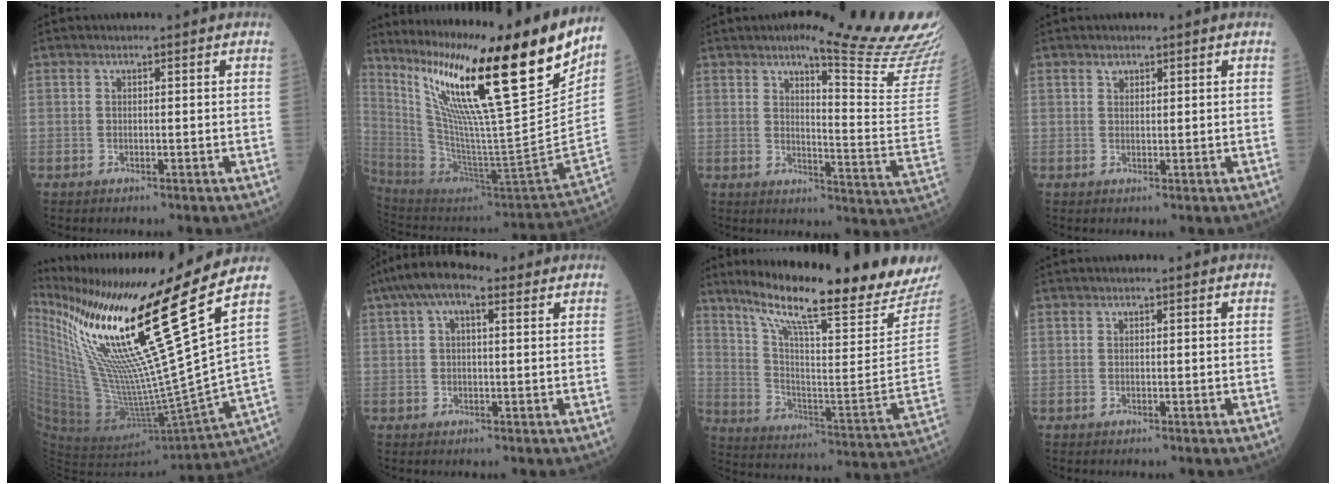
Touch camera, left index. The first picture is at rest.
{"total": 29.6, "force": [19.5, 0.3, 22.2], "torque": [-0.373, -0.053, 0.323]}
{"total": 19.2, "force": [15.9, 0.2, 10.9], "torque": [-0.140, -0.079, 0.184]}
{"total": 1.1, "force": [0.8, 0.7, 0.3], "torque": [-0.010, -0.001, 0.014]}
{"total": 26.1, "force": [15.0, -3.0, 21.1], "torque": [-0.362, -0.043, 0.262]}
{"total": 7.2, "force": [3.9, 2.8, 5.4], "torque": [-0.111, 0.037, 0.065]}
{"total": 24.2, "force": [21.2, -0.7, 11.5], "torque": [-0.195, -0.096, 0.304]}
{"total": 0.0}